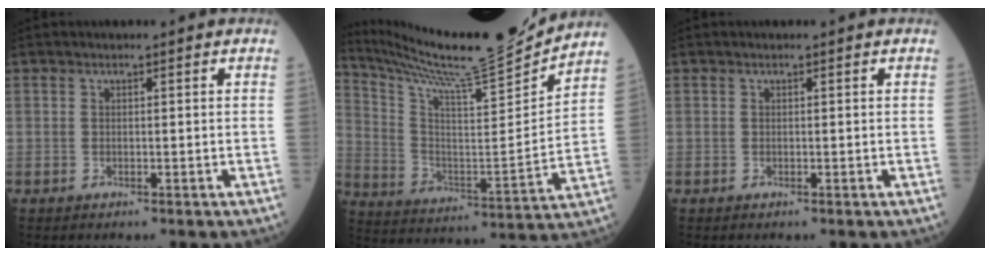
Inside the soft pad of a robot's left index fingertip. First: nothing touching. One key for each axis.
{"total": 20.3, "fx": 19.1, "fy": -1.3, "fz": 6.8, "tx": -0.146, "ty": -0.057, "tz": 0.305}
{"total": 0.0}